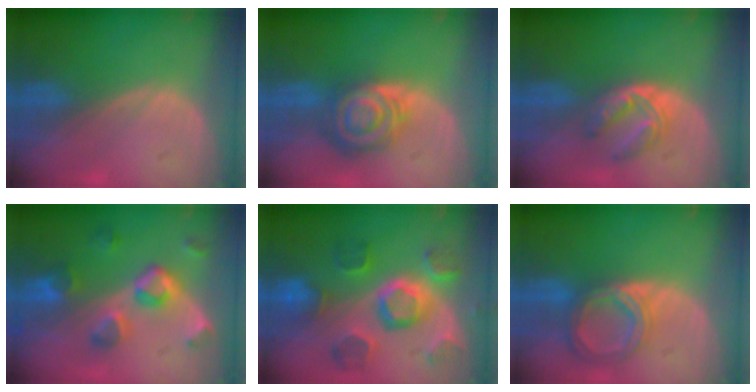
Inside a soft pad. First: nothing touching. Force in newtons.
{"total": 8.2, "press": 7.1, "slide": 4.1}
{"total": 6.2, "press": 5.0, "slide": 3.6}
{"total": 7.6, "press": 7.2, "slide": 2.5}
{"total": 11.1, "press": 9.9, "slide": 5.0}
{"total": 6.7, "press": 6.1, "slide": 2.7}